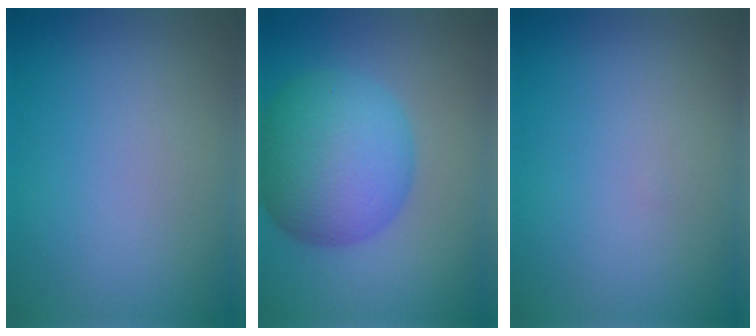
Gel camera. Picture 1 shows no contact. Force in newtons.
{"total": 10.0, "press": 10.0, "slide": 0.3}
{"total": 0.0}